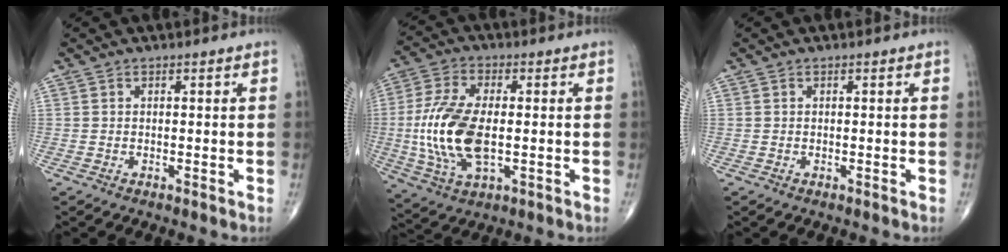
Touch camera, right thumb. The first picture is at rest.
{"total": 14.8, "force": [-1.0, 7.2, 12.9], "torque": [-0.278, -0.001, -0.019]}
{"total": 0.0}